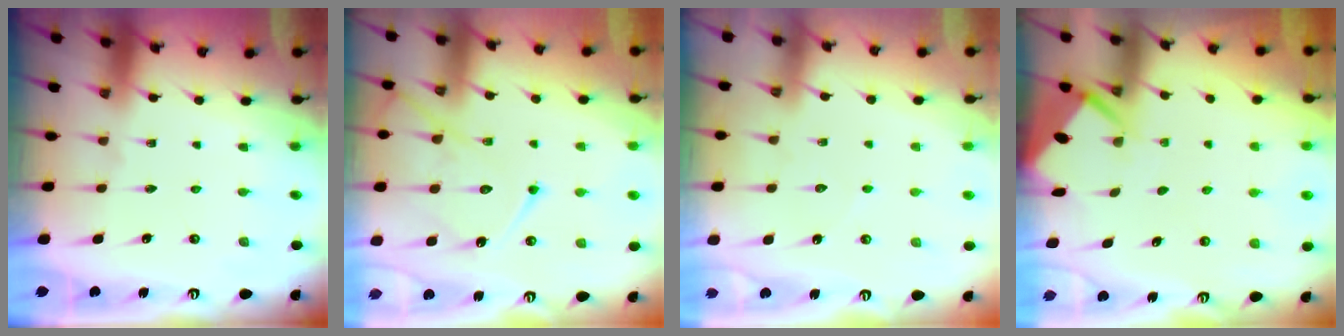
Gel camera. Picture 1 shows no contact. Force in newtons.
{"total": 13.3, "press": 13.2, "slide": 1.2}
{"total": 2.0, "press": 2.0, "slide": 0.2}
{"total": 2.8, "press": 2.8, "slide": 0.4}